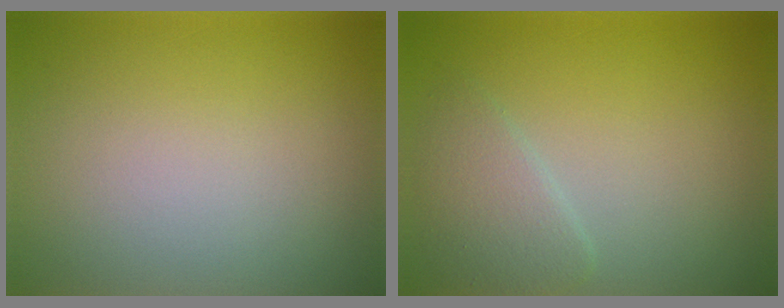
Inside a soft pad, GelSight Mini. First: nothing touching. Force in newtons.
{"total": 2.6, "press": 2.6, "slide": 0.0}